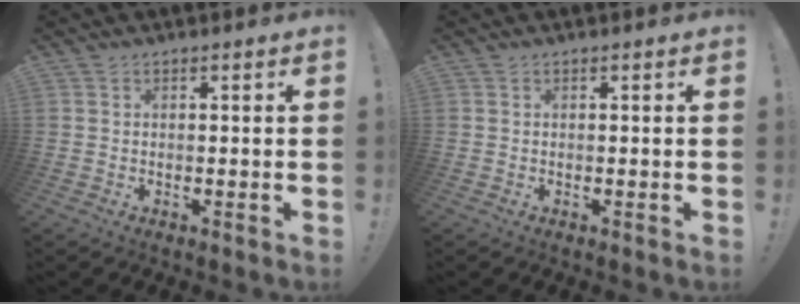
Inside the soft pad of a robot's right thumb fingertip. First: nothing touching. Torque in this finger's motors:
{"motor_torque": [0.01, 0.15, 0.00, 0.00, 0.00]}